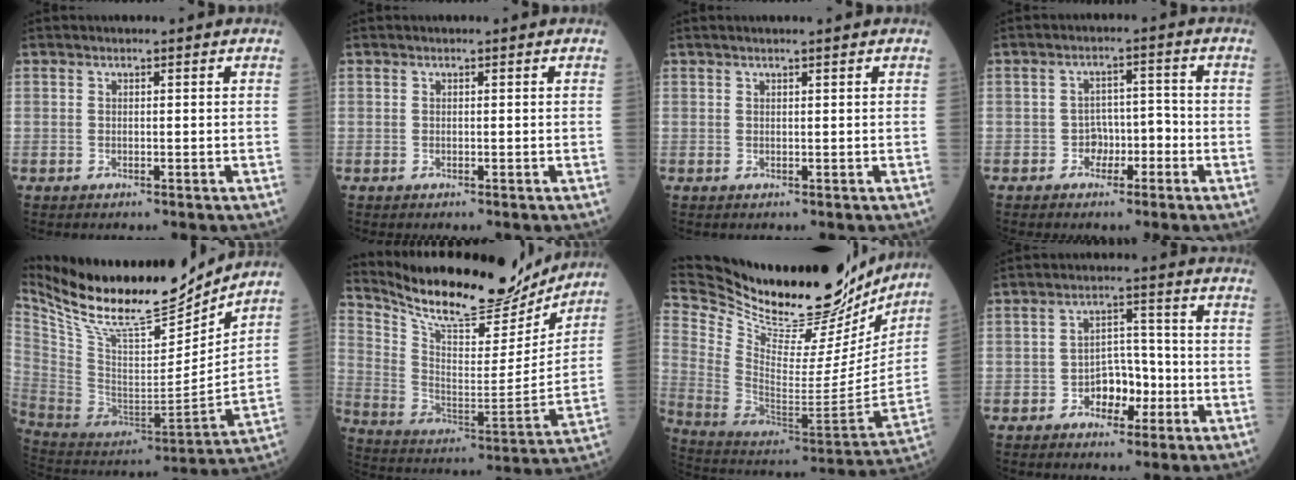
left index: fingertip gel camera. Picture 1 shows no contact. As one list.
[{"total": 0.0}, {"total": 1.3, "force": [1.0, -0.1, 0.8], "torque": [-0.010, 0.008, 0.018]}, {"total": 3.6, "force": [-1.9, 2.4, 2.0], "torque": [-0.026, 0.014, -0.034]}, {"total": 22.0, "force": [19.1, 3.7, 10.1], "torque": [-0.196, -0.027, 0.330]}, {"total": 20.5, "force": [18.7, 4.6, 6.9], "torque": [-0.138, -0.026, 0.294]}, {"total": 32.5, "force": [28.1, 7.2, 14.6], "torque": [-0.257, -0.060, 0.408]}, {"total": 5.6, "force": [-2.5, 3.4, 3.7], "torque": [-0.058, 0.016, -0.043]}]